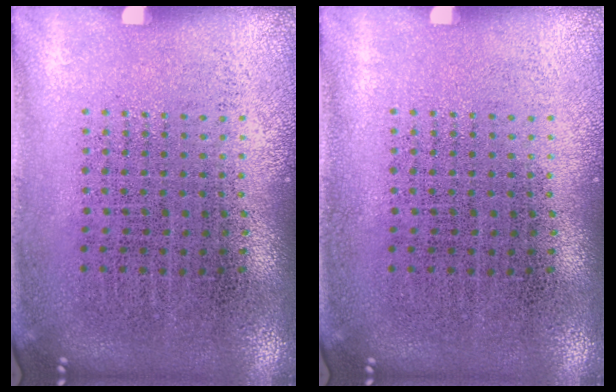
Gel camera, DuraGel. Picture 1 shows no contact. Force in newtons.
{"total": 0.0}